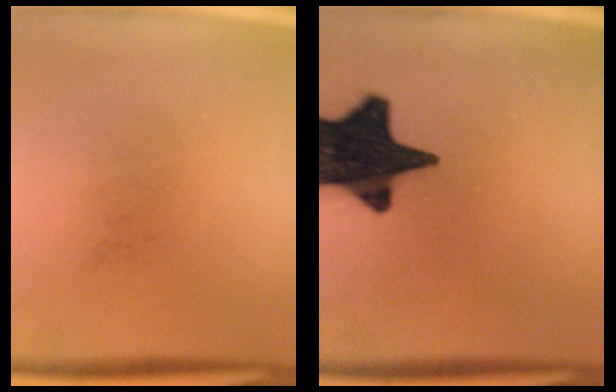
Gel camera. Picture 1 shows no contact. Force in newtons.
{"total": 18.9}